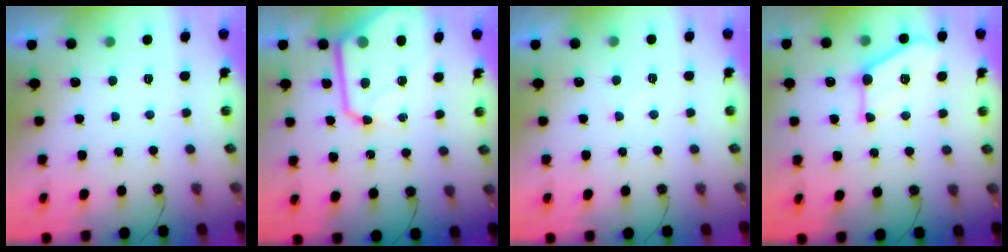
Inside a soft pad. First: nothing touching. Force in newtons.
{"total": 13.9, "press": 13.9, "slide": 1.4}
{"total": 4.3, "press": 4.2, "slide": 0.5}
{"total": 13.4, "press": 13.4, "slide": 0.6}